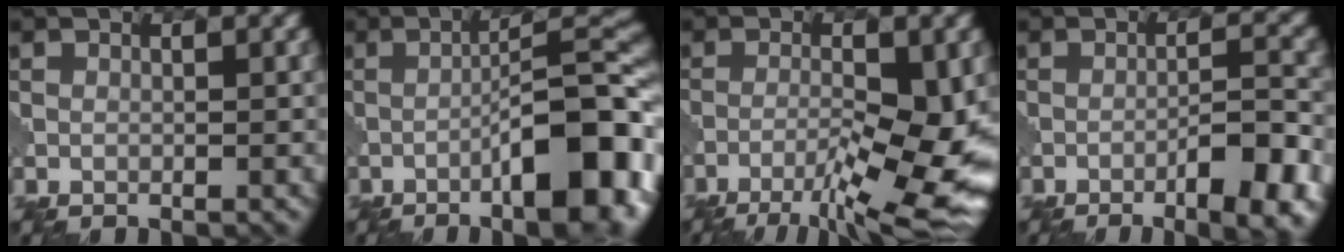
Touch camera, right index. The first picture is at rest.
{"total": 11.7, "force": [-4.7, 3.1, 10.3], "torque": [-0.139, 0.009, -0.067]}
{"total": 10.5, "force": [-5.2, 2.2, 8.8], "torque": [-0.145, -0.014, -0.074]}
{"total": 7.4, "force": [-3.8, 1.8, 6.0], "torque": [-0.085, 0.009, -0.050]}